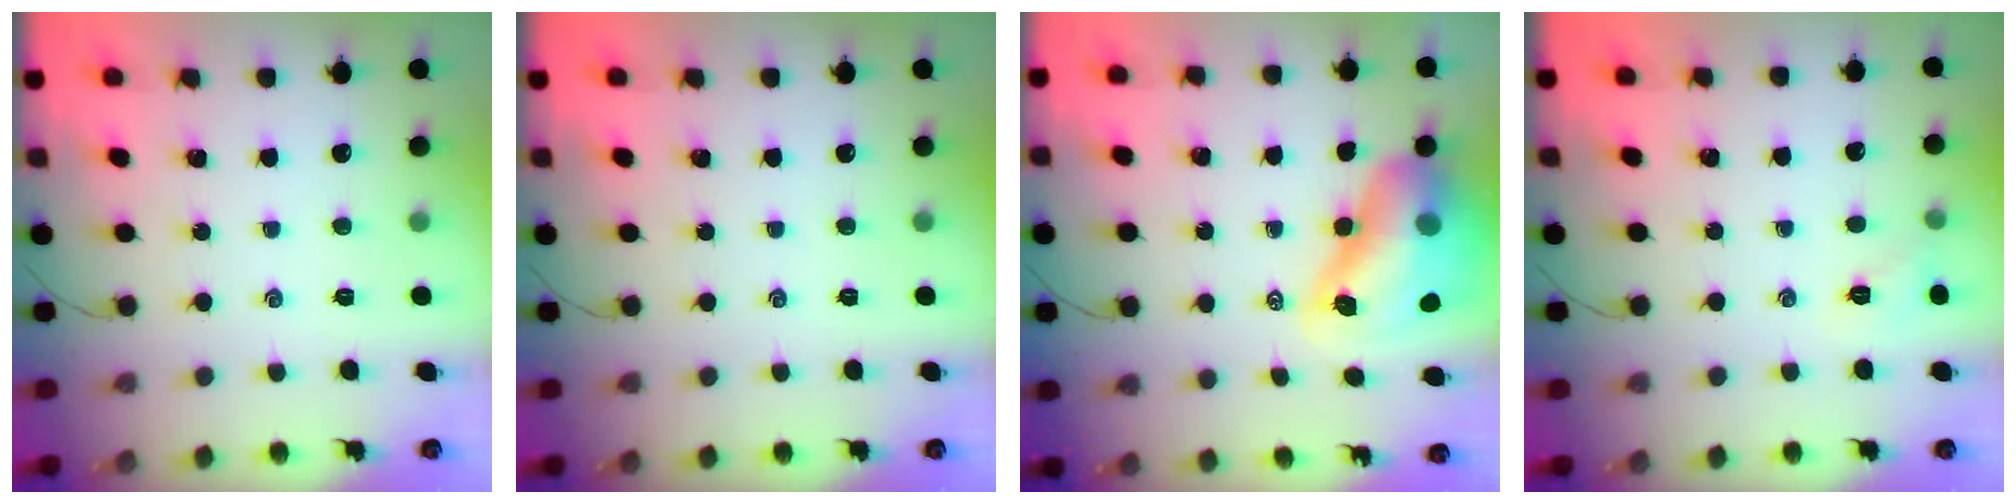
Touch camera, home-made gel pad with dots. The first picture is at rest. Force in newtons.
{"total": 0.0}
{"total": 15.1, "press": 14.5, "slide": 4.1}
{"total": 6.0, "press": 5.8, "slide": 1.5}